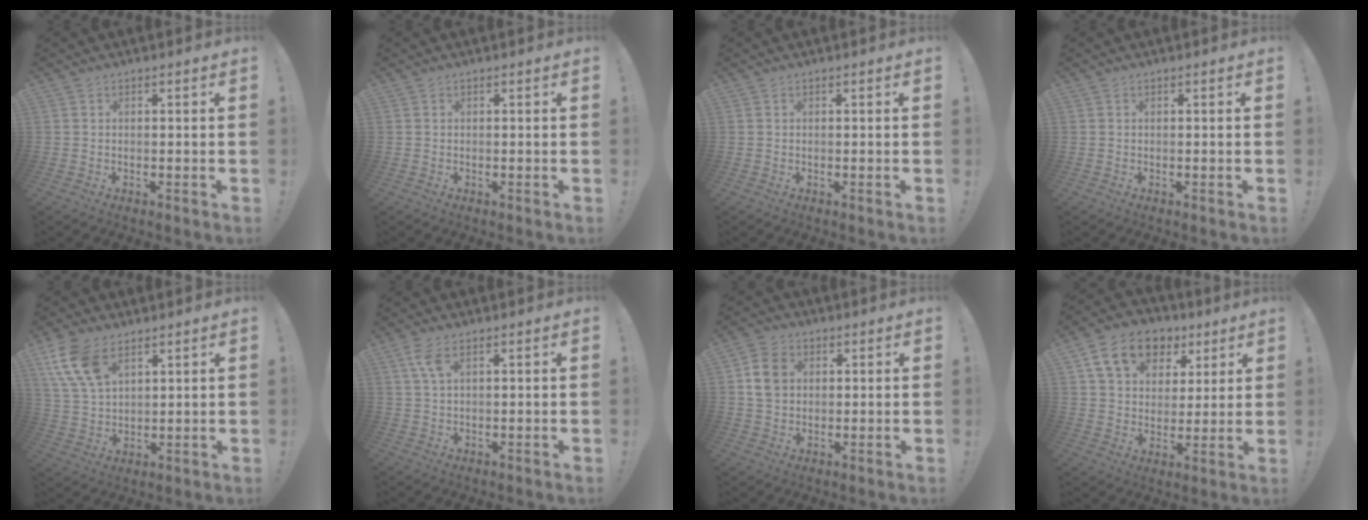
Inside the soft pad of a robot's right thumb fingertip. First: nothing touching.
{"total": 0.0}
{"total": 0.0}
{"total": 0.0}
{"total": 11.9, "force": [6.7, 6.6, 7.3], "torque": [-0.155, -0.020, 0.129]}
{"total": 4.6, "force": [2.0, 1.7, 3.8], "torque": [-0.082, 0.005, 0.038]}
{"total": 8.1, "force": [1.6, 6.6, 4.5], "torque": [-0.071, 0.009, 0.034]}
{"total": 15.1, "force": [7.6, 10.7, 7.5], "torque": [-0.114, -0.028, 0.143]}